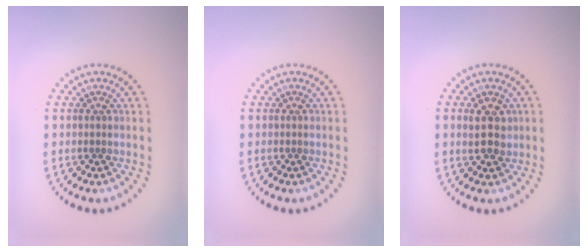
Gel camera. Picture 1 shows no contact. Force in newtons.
{"total": 0.0}
{"total": 2.8, "press": 2.8, "slide": 0.4}